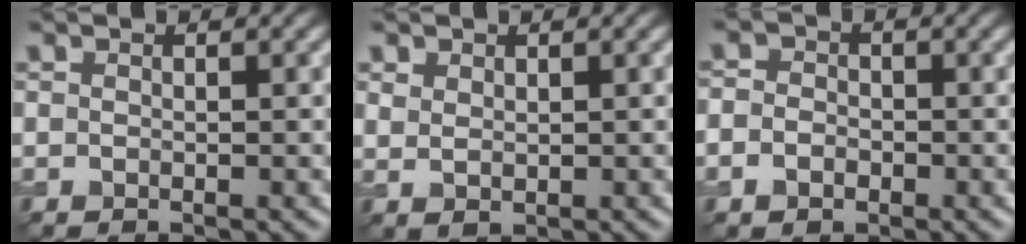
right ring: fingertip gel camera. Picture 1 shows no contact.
{"total": 1.5, "force": [1.0, 0.8, 0.7], "torque": [-0.015, -0.002, 0.023]}
{"total": 2.3, "force": [-0.8, 1.9, 1.1], "torque": [-0.007, -0.001, -0.022]}